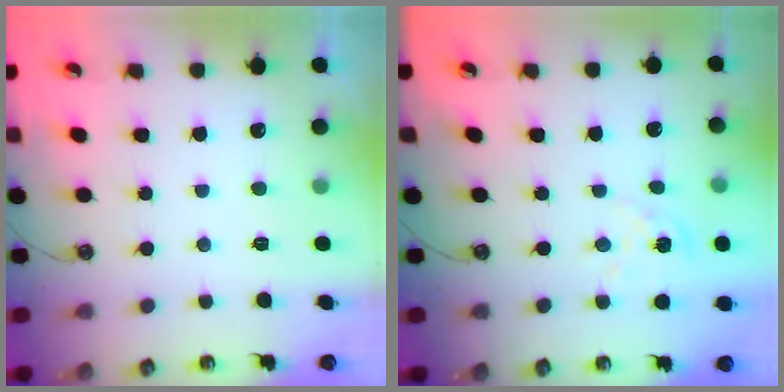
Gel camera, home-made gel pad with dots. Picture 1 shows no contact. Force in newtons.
{"total": 2.3, "press": 2.3, "slide": 0.3}